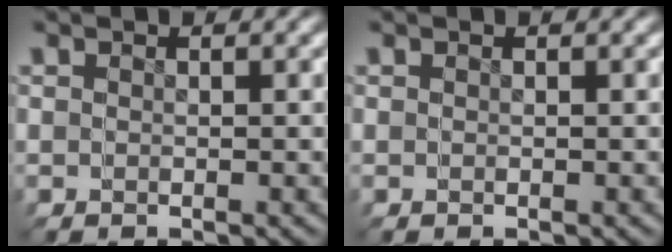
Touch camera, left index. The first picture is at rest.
{"total": 0.0}